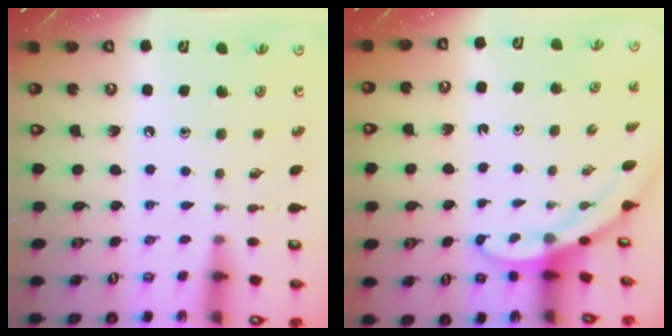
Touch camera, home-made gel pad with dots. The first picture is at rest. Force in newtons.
{"total": 2.9, "press": 2.9, "slide": 0.1}